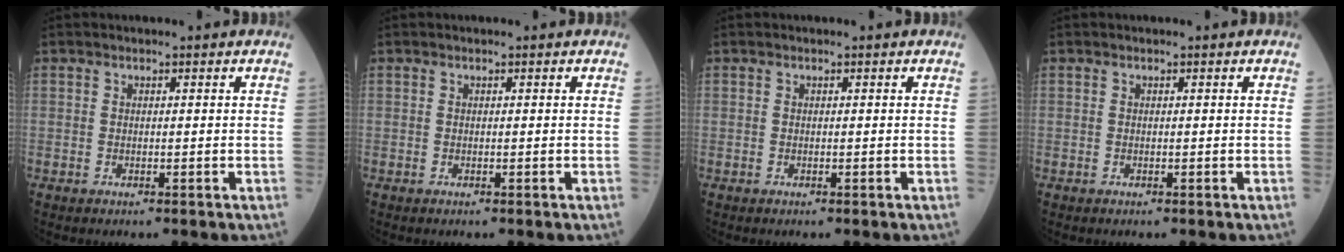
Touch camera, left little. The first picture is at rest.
{"total": 0.0}
{"total": 0.0}
{"total": 0.0}